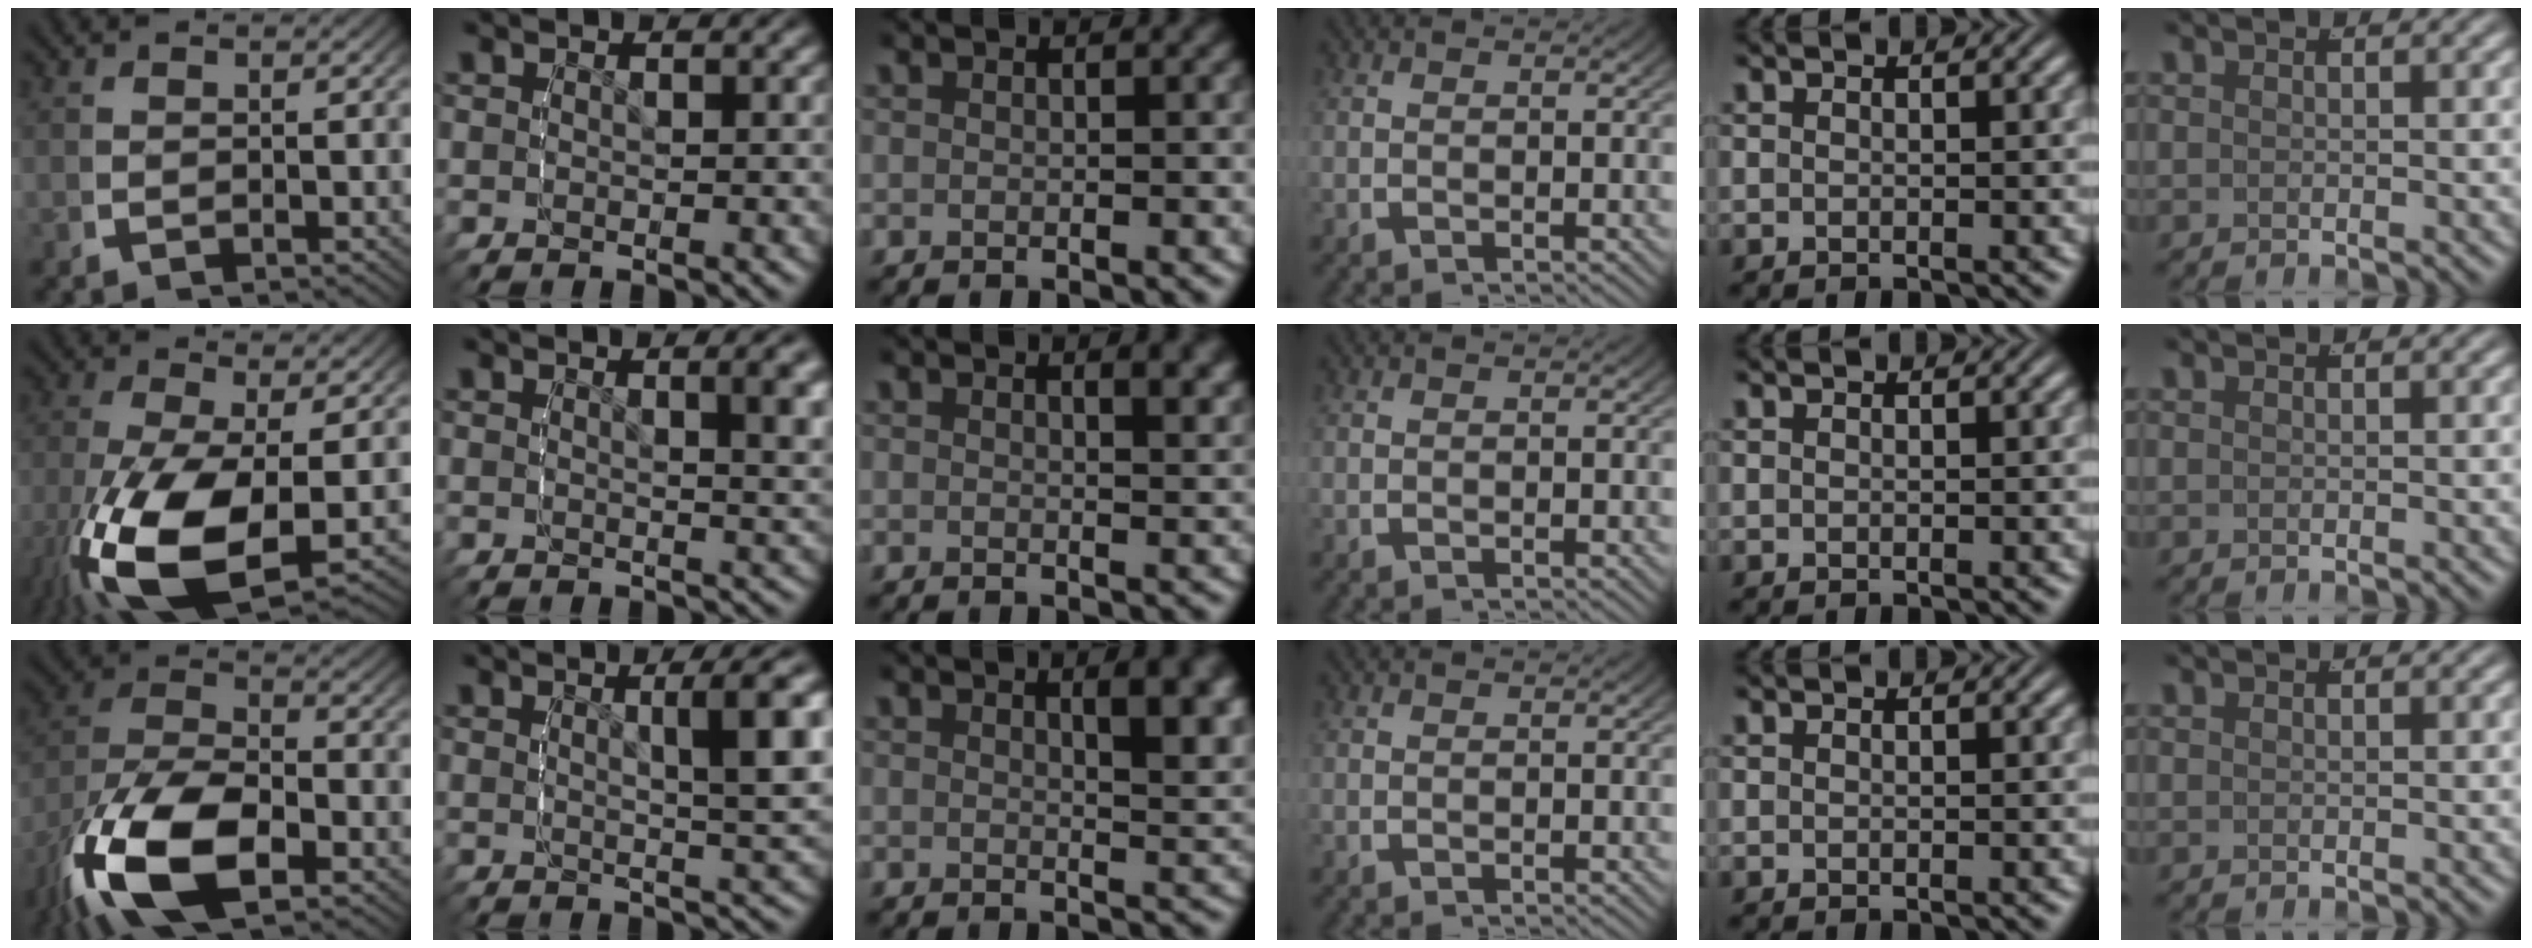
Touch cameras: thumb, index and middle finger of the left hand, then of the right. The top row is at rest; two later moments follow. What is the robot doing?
{"motion": "lift_and_place", "object": "screwdriver"}